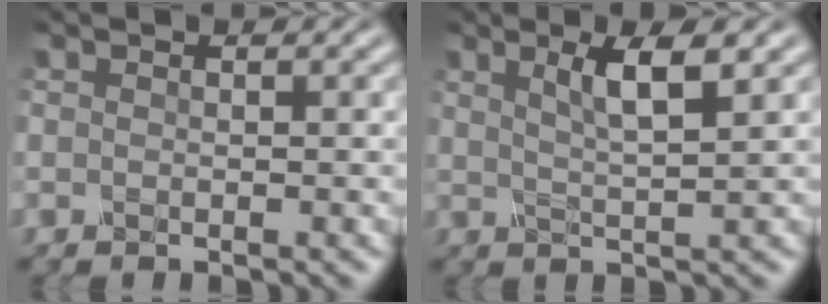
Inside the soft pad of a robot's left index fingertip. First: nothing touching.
{"total": 3.5, "force": [1.5, 0.7, 3.1], "torque": [-0.048, -0.003, 0.025]}